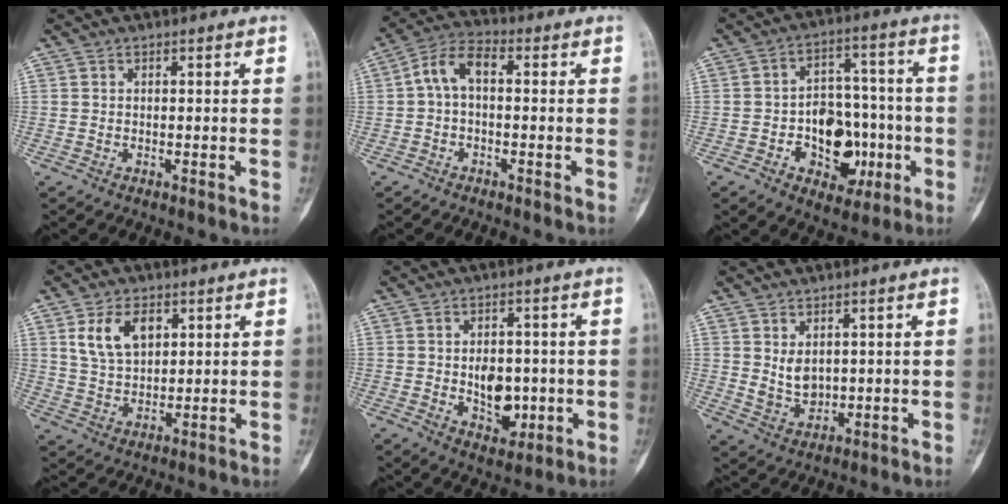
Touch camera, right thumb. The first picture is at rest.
{"total": 6.5, "force": [0.1, 3.5, 5.5], "torque": [-0.103, 0.025, -0.012]}
{"total": 14.9, "force": [-4.1, 10.2, 10.0], "torque": [-0.095, 0.042, -0.055]}
{"total": 8.6, "force": [3.4, 5.3, 5.9], "torque": [-0.094, -0.011, 0.069]}
{"total": 8.5, "force": [-1.0, 5.7, 6.1], "torque": [-0.059, 0.001, -0.003]}
{"total": 4.7, "force": [1.1, 3.3, 3.1], "torque": [-0.041, -0.018, 0.033]}